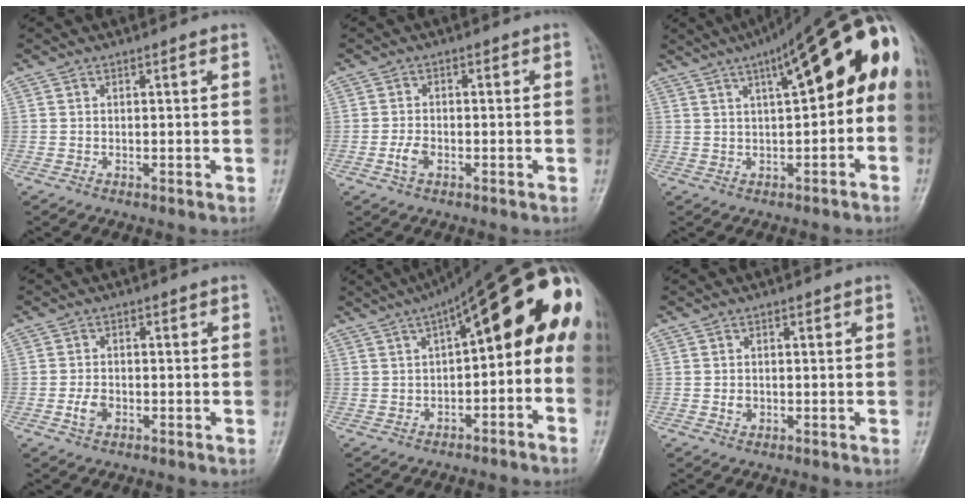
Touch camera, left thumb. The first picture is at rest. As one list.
[{"total": 2.8, "force": [-1.2, 1.7, 1.9], "torque": [-0.038, 0.008, -0.025]}, {"total": 19.3, "force": [4.5, 6.4, 17.7], "torque": [-0.224, 0.043, 0.052]}, {"total": 2.9, "force": [-1.1, 1.9, 1.9], "torque": [-0.035, 0.008, -0.023]}, {"total": 19.8, "force": [1.7, 8.1, 18.0], "torque": [-0.224, 0.057, 0.011]}, {"total": 1.5, "force": [-0.2, 1.3, 0.7], "torque": [-0.006, 0.002, -0.004]}]